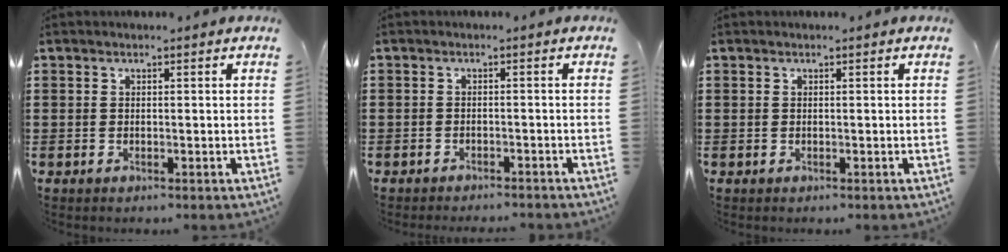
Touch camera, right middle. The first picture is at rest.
{"total": 1.6, "force": [-1.6, 0.1, -0.2], "torque": [-0.002, 0.001, -0.036]}
{"total": 0.0}